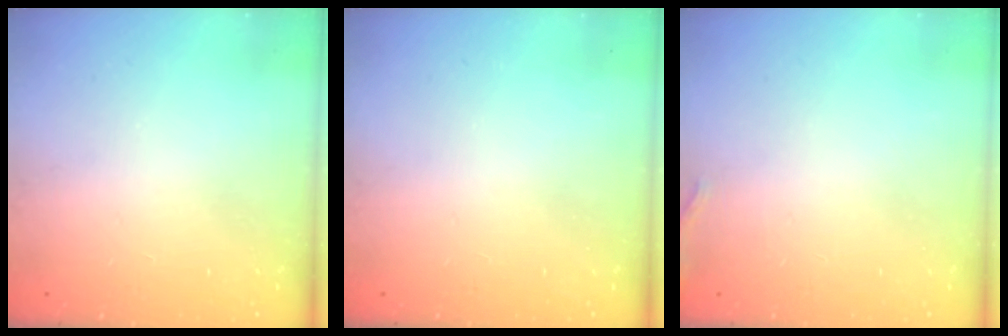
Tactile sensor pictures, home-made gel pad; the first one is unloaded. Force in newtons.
{"total": 0.0}
{"total": 7.3, "press": 5.5, "slide": 4.8}